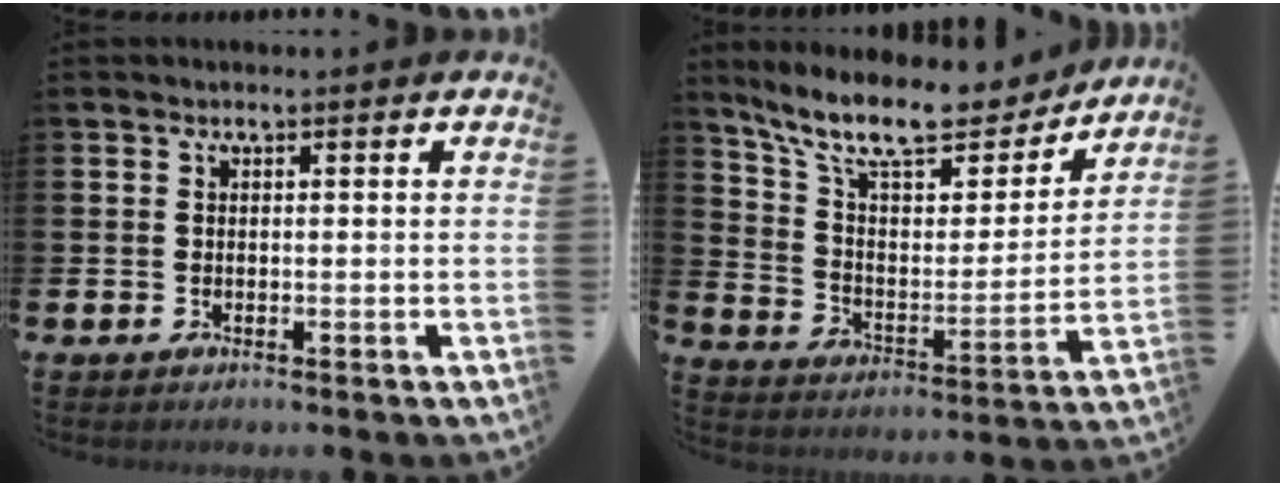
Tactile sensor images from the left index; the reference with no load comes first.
{"total": 12.6, "force": [10.6, 3.8, 5.5], "torque": [-0.138, -0.060, 0.185]}